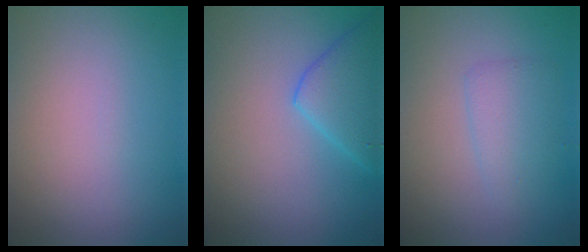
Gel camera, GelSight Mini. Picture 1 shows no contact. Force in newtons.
{"total": 4.2, "press": 4.2, "slide": 0.2}
{"total": 2.2, "press": 2.2, "slide": 0.0}